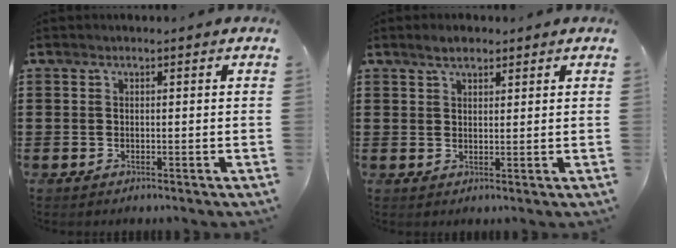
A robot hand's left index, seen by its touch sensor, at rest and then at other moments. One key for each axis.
{"total": 2.6, "fx": 2.1, "fy": 1.0, "fz": 1.2, "tx": -0.029, "ty": 0.006, "tz": 0.039}